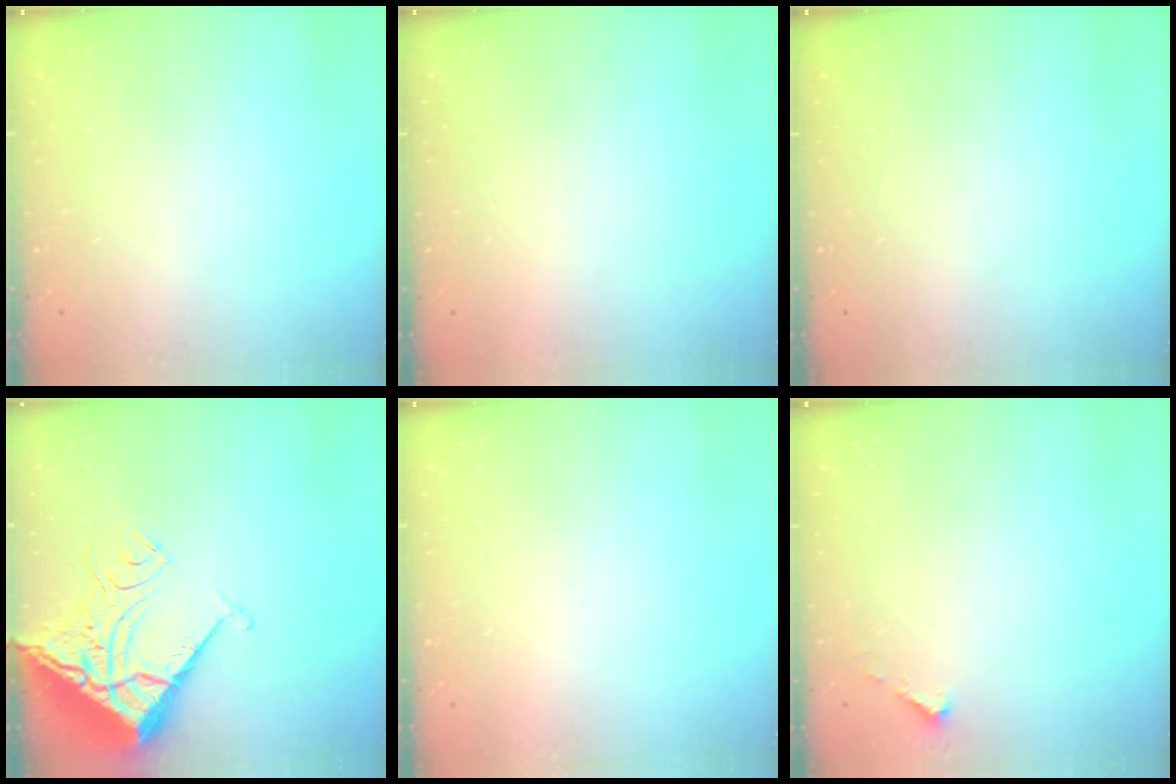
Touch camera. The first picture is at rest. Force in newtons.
{"total": 1.7, "press": 1.7, "slide": 0.1}
{"total": 0.0}
{"total": 11.2, "press": 11.1, "slide": 1.5}
{"total": 1.5, "press": 1.5, "slide": 0.1}
{"total": 2.1, "press": 2.1, "slide": 0.2}